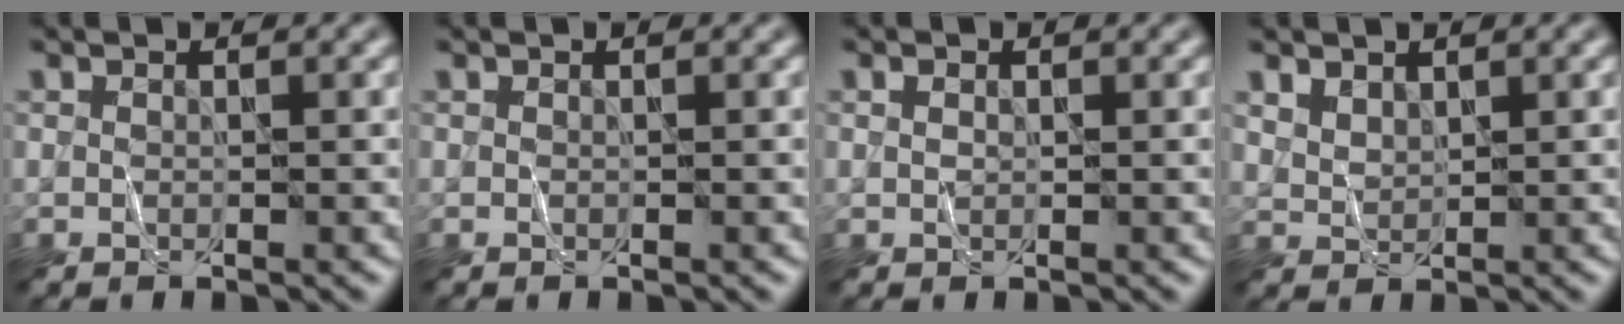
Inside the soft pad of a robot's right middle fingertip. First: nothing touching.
{"total": 0.0}
{"total": 0.7, "force": [0.2, 0.5, 0.5], "torque": [-0.011, 0.002, 0.004]}
{"total": 1.7, "force": [1.3, 0.9, 0.7], "torque": [-0.017, -0.001, 0.031]}